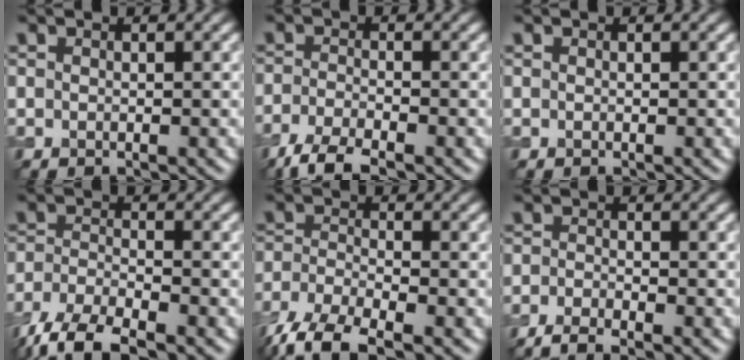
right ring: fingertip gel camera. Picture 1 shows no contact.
{"total": 3.8, "force": [-2.9, 0.7, 2.2], "torque": [-0.048, -0.008, -0.067]}
{"total": 0.0}
{"total": 5.9, "force": [-4.6, 1.5, 3.4], "torque": [-0.068, -0.010, -0.095]}
{"total": 6.4, "force": [-4.7, 1.8, 3.9], "torque": [-0.079, -0.012, -0.100]}
{"total": 2.6, "force": [-2.1, 0.5, 1.6], "torque": [-0.032, -0.005, -0.047]}